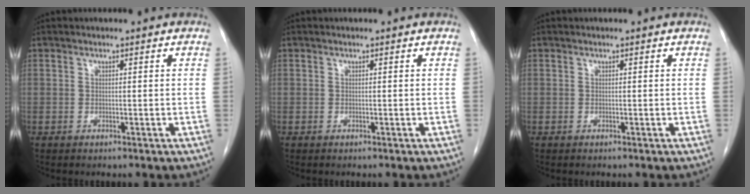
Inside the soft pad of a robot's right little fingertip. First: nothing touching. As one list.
[{"total": 0.0}, {"total": 0.0}]